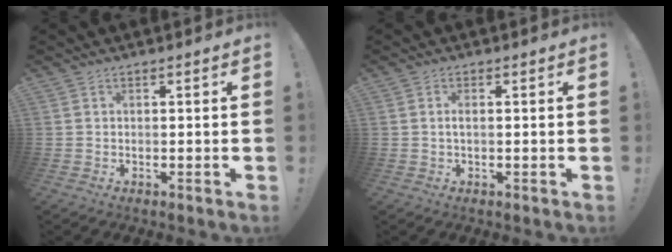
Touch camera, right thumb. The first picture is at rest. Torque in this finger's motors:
{"motor_torque": [0.01, -0.15, -0.17, 0.03, 0.03]}